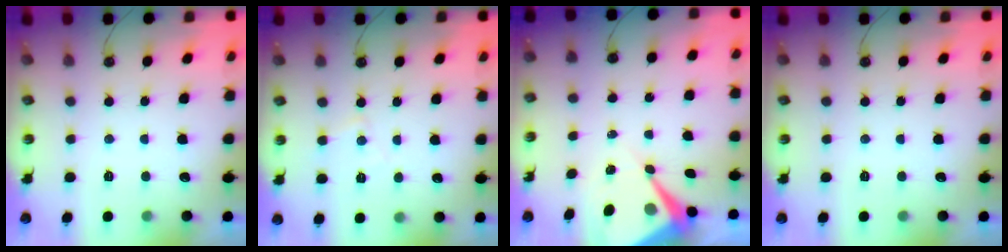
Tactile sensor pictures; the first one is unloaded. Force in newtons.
{"total": 5.4, "press": 5.4, "slide": 0.9}
{"total": 8.5, "press": 8.5, "slide": 0.8}
{"total": 0.0}